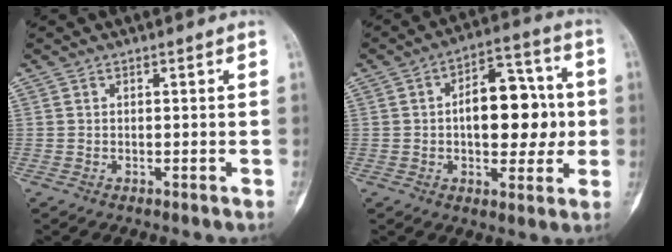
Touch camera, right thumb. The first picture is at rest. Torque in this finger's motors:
{"motor_torque": [0.22, 2.16, 0.80, 0.20, 0.08]}